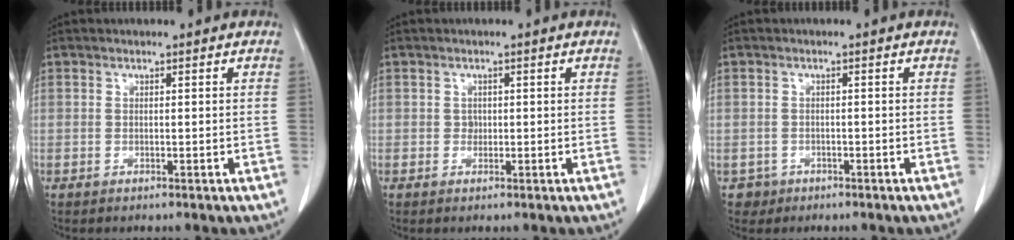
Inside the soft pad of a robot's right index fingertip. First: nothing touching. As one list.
[{"total": 0.8, "force": [0.0, 0.7, 0.3], "torque": [-0.002, 0.003, -0.001]}, {"total": 2.1, "force": [-1.0, 1.9, -0.2], "torque": [0.004, 0.010, -0.016]}]